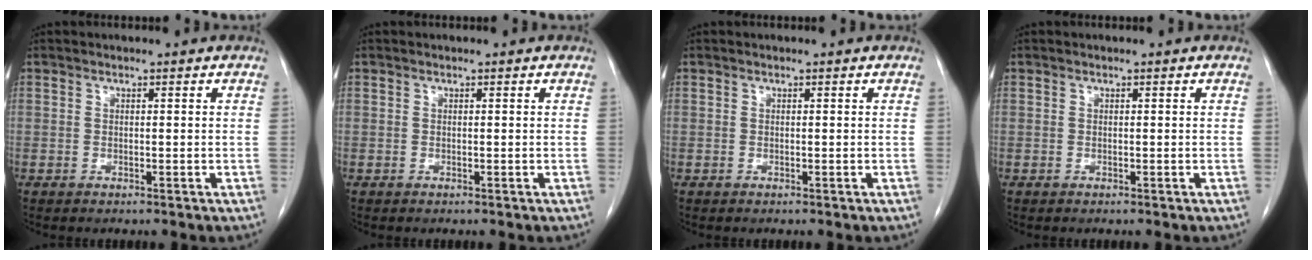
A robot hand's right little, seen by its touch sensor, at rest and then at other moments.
{"total": 0.0}
{"total": 0.0}
{"total": 0.0}